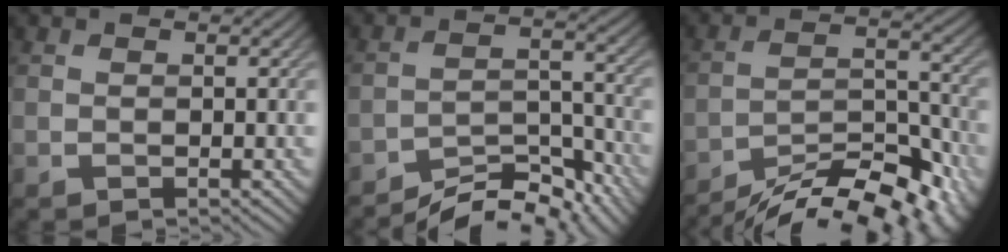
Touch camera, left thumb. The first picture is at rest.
{"total": 8.0, "force": [-7.2, 1.8, 3.0], "torque": [-0.045, 0.013, -0.121]}
{"total": 13.6, "force": [-11.7, 3.4, 6.0], "torque": [-0.100, -0.002, -0.171]}